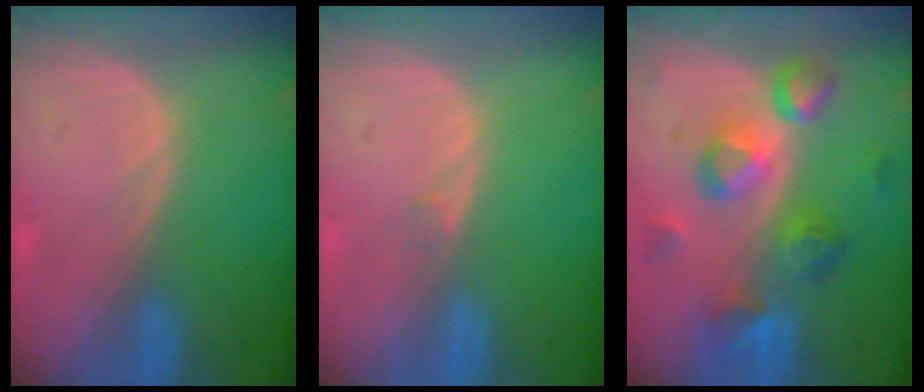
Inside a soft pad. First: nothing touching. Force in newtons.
{"total": 0.5, "press": 0.5, "slide": 0.1}
{"total": 8.8, "press": 8.5, "slide": 2.4}